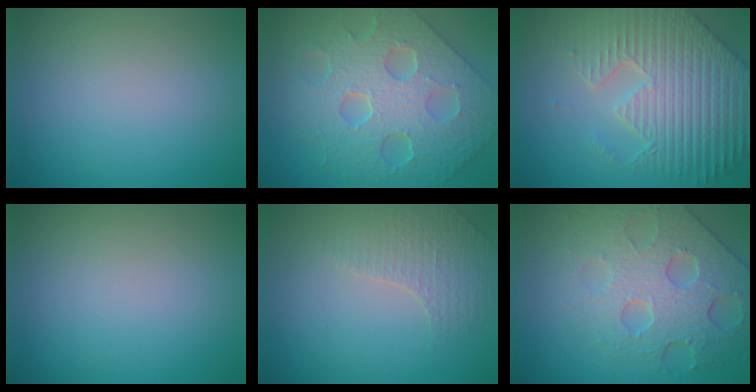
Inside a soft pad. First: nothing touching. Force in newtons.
{"total": 8.1, "press": 6.7, "slide": 4.6}
{"total": 7.1, "press": 5.8, "slide": 4.0}
{"total": 0.0}
{"total": 1.5, "press": 1.2, "slide": 0.8}
{"total": 6.5, "press": 5.2, "slide": 3.9}